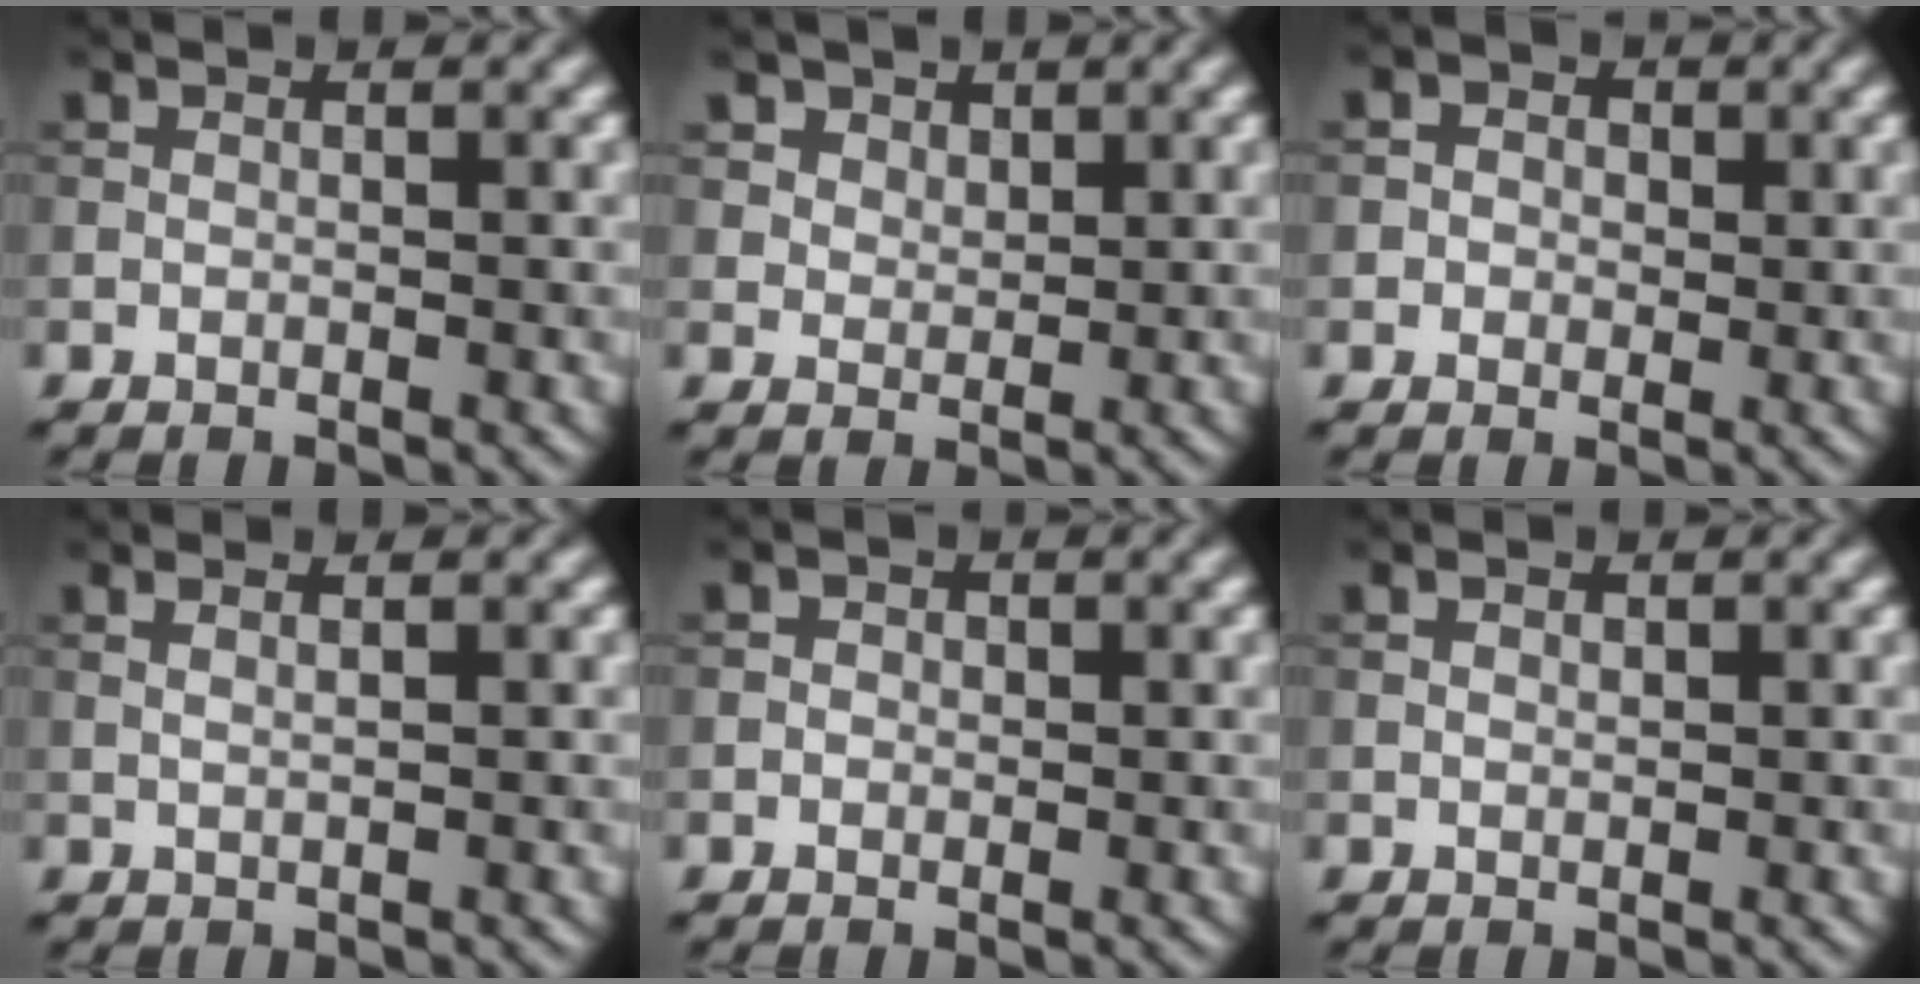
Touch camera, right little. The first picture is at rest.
{"total": 3.7, "force": [2.3, 2.5, 1.3], "torque": [-0.042, -0.008, 0.049]}
{"total": 2.8, "force": [0.7, 2.5, 1.1], "torque": [-0.008, 0.000, -0.003]}
{"total": 1.4, "force": [0.8, 0.5, 1.1], "torque": [-0.010, -0.003, 0.002]}
{"total": 0.9, "force": [0.1, 0.8, 0.4], "torque": [-0.006, -0.003, -0.003]}
{"total": 0.7, "force": [0.3, 0.5, 0.5], "torque": [-0.009, 0.001, 0.007]}